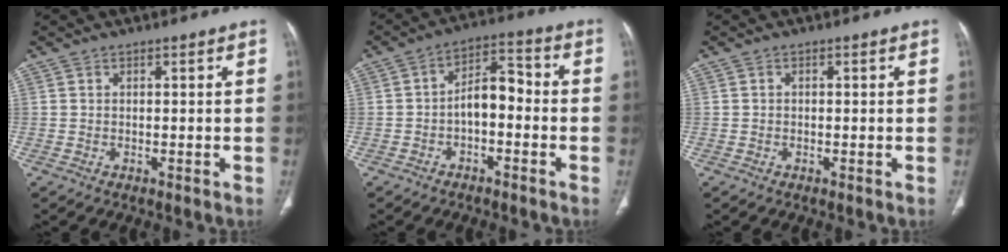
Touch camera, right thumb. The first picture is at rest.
{"total": 7.3, "force": [-1.7, 4.2, 5.8], "torque": [-0.081, 0.042, -0.038]}
{"total": 0.0}